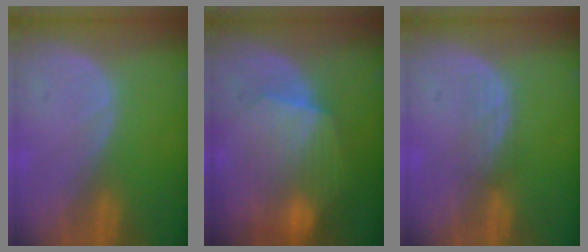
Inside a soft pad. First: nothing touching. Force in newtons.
{"total": 8.3, "press": 8.1, "slide": 1.7}
{"total": 2.1, "press": 2.1, "slide": 0.3}